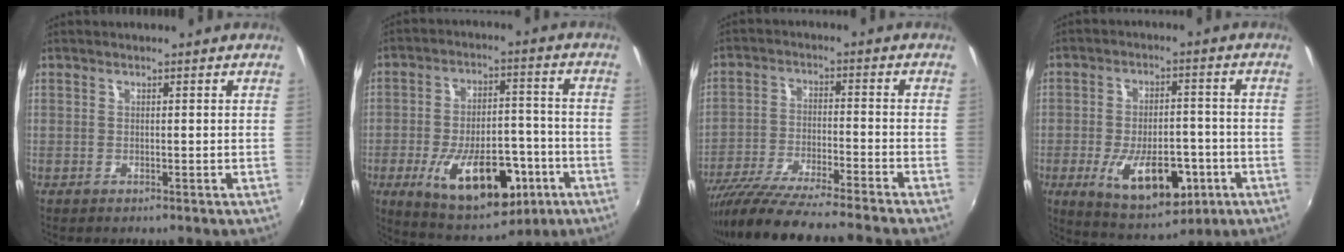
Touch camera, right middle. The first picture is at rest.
{"total": 19.0, "force": [-7.9, 9.4, 14.6], "torque": [-0.262, -0.007, -0.100]}
{"total": 16.1, "force": [-14.2, -1.3, 7.4], "torque": [-0.151, -0.041, -0.244]}
{"total": 14.6, "force": [-5.4, 7.3, 11.5], "torque": [-0.212, -0.015, -0.067]}